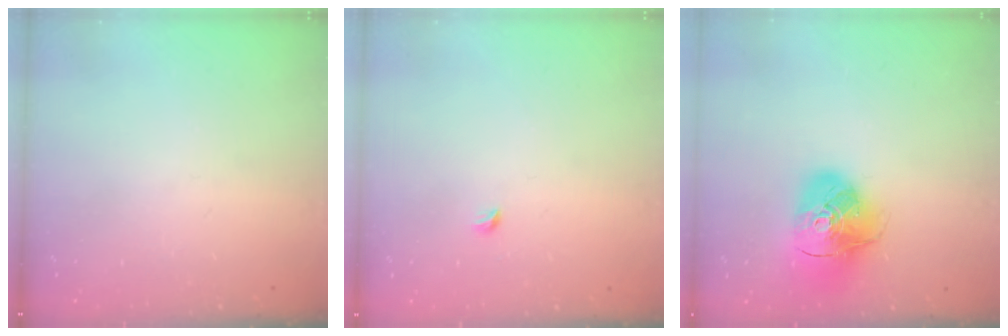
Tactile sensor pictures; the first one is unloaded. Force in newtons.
{"total": 2.7, "press": 2.6, "slide": 0.6}
{"total": 16.0, "press": 15.9, "slide": 1.8}